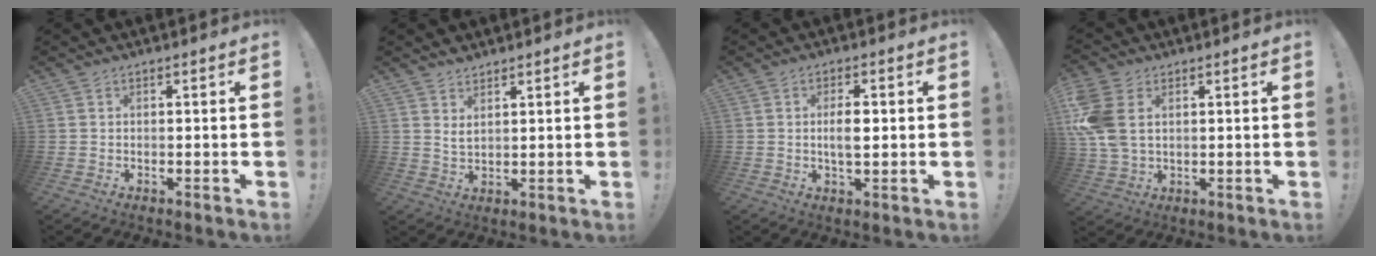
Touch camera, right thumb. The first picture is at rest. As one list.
[{"total": 3.3, "force": [2.6, 1.3, 1.6], "torque": [-0.023, -0.016, 0.046]}, {"total": 5.2, "force": [0.2, 2.3, 4.7], "torque": [-0.087, -0.002, -0.006]}, {"total": 11.3, "force": [3.0, 7.6, 7.8], "torque": [-0.164, -0.006, 0.059]}]